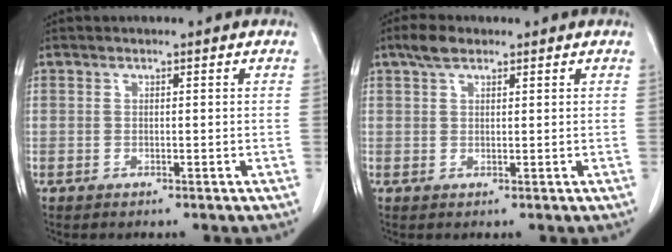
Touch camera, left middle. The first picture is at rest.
{"total": 2.8, "force": [2.0, 1.3, 1.5], "torque": [-0.031, 0.011, 0.036]}